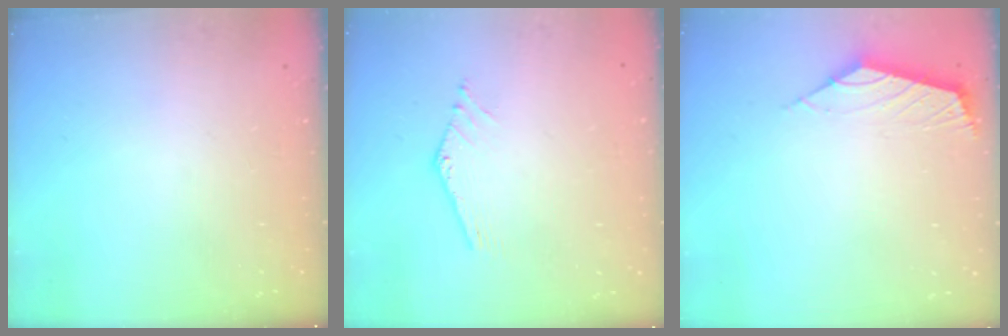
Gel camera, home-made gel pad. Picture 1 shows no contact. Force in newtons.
{"total": 1.6, "press": 1.6, "slide": 0.0}
{"total": 2.5, "press": 2.5, "slide": 0.6}